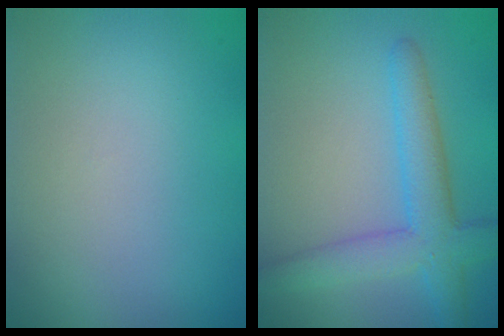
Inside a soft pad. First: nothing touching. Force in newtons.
{"total": 4.9, "press": 4.9, "slide": 0.3}